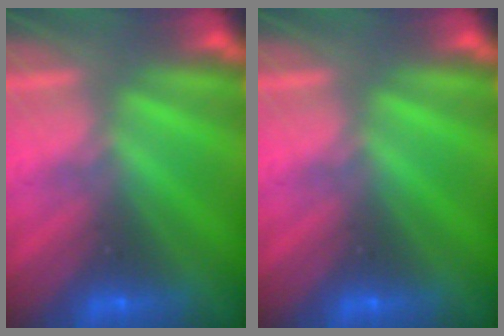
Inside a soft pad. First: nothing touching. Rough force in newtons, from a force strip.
{"total": 0.0}